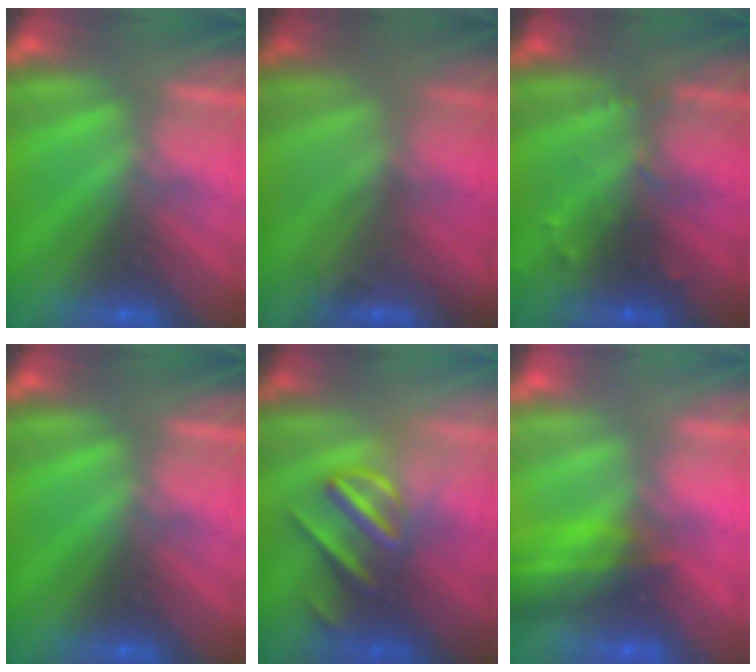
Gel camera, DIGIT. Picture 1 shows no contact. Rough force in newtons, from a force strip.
{"total": 2.2}
{"total": 2.8}
{"total": 0.0}
{"total": 3.0}
{"total": 7.2}